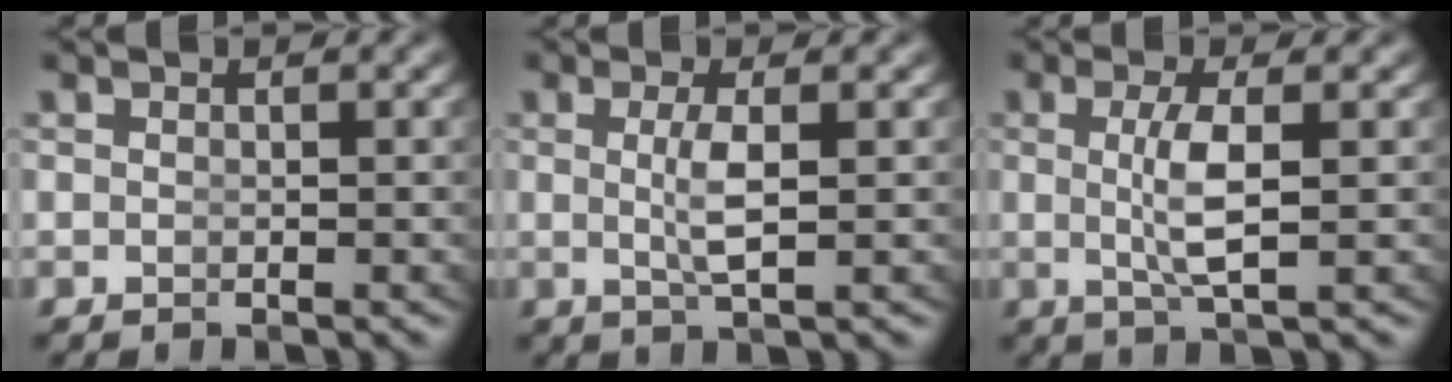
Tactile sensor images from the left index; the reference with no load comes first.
{"total": 2.5, "force": [0.0, -0.3, 2.5], "torque": [-0.049, -0.013, 0.010]}
{"total": 3.5, "force": [0.1, -0.1, 3.5], "torque": [-0.070, -0.011, 0.011]}